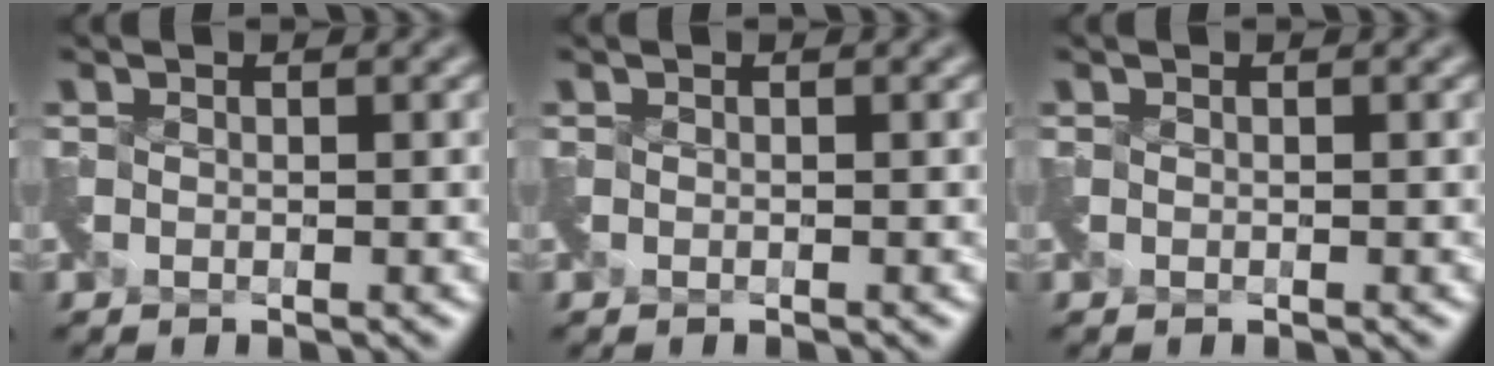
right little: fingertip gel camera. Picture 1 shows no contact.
{"total": 0.0}
{"total": 0.0}